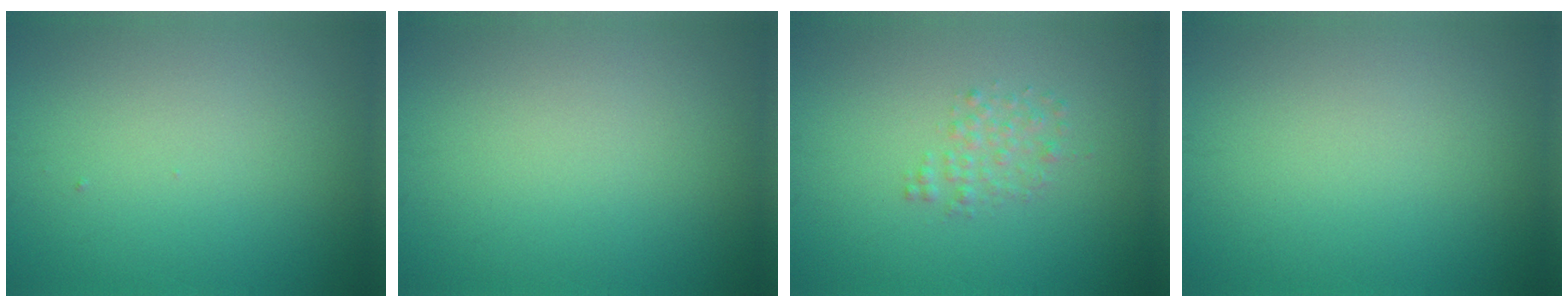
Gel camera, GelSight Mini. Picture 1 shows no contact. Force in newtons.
{"total": 0.0}
{"total": 1.6, "press": 1.6, "slide": 0.0}
{"total": 0.0}